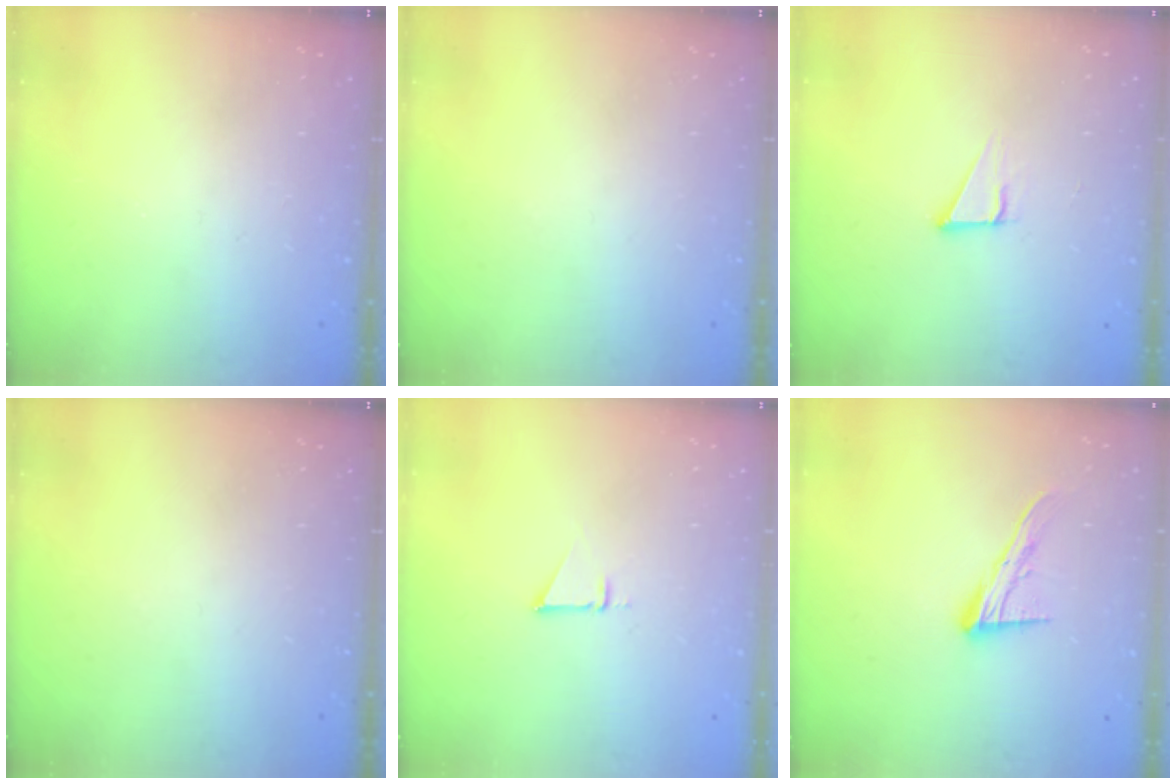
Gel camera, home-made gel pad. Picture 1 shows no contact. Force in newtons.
{"total": 0.0}
{"total": 2.8, "press": 2.8, "slide": 0.2}
{"total": 0.0}
{"total": 3.1, "press": 3.1, "slide": 0.2}
{"total": 12.0, "press": 12.0, "slide": 1.0}